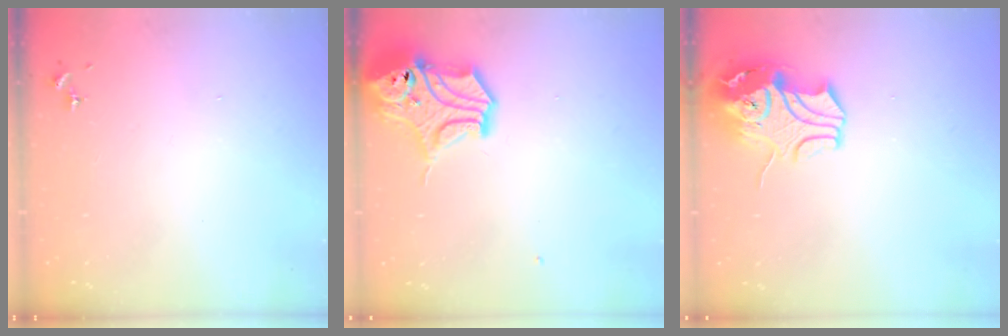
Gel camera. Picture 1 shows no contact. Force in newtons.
{"total": 14.8, "press": 14.7, "slide": 2.2}
{"total": 12.0, "press": 11.8, "slide": 2.0}